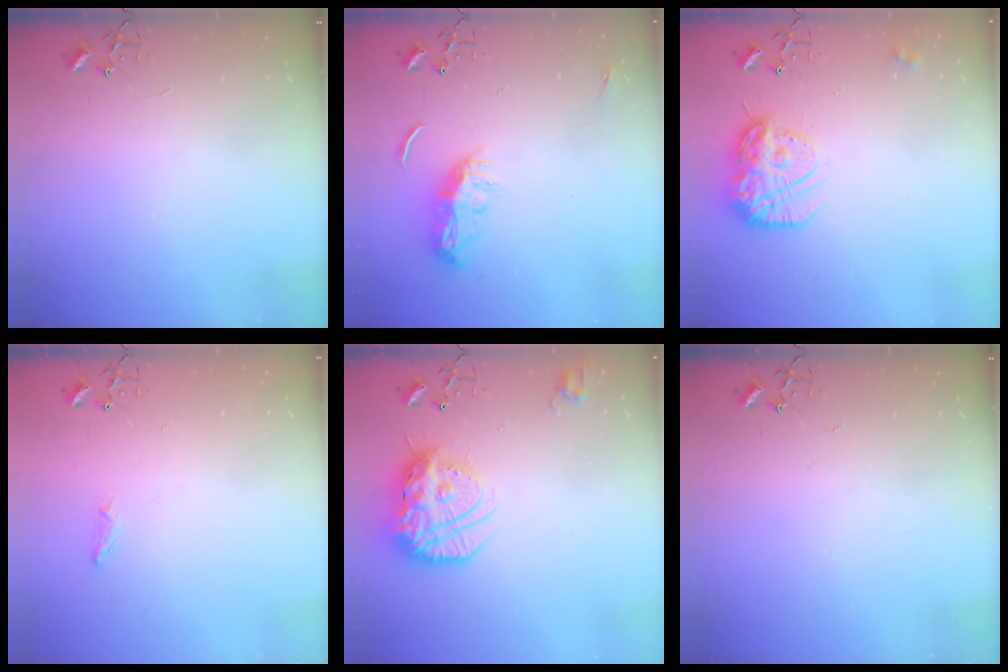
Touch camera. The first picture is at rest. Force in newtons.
{"total": 10.6, "press": 10.6, "slide": 0.4}
{"total": 15.2, "press": 15.1, "slide": 1.4}
{"total": 4.8, "press": 4.7, "slide": 0.5}
{"total": 18.3, "press": 18.2, "slide": 1.9}
{"total": 0.0}